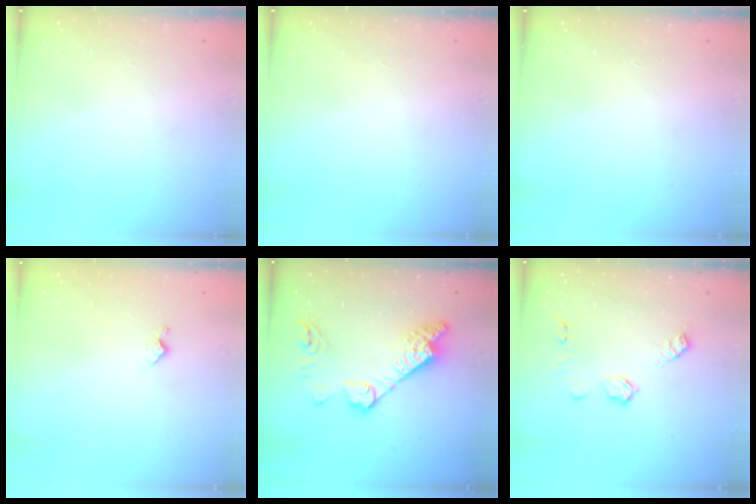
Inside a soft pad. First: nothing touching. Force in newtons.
{"total": 0.0}
{"total": 0.0}
{"total": 4.6, "press": 4.6, "slide": 0.7}
{"total": 15.6, "press": 15.5, "slide": 1.2}
{"total": 8.3, "press": 8.3, "slide": 0.2}